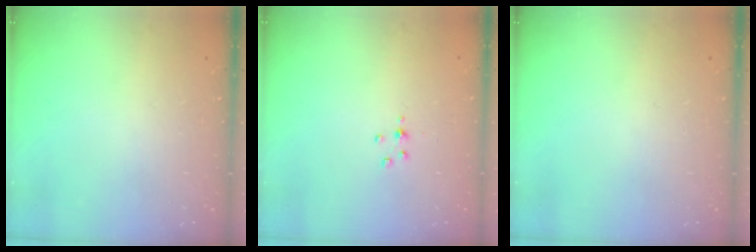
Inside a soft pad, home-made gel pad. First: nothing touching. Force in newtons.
{"total": 3.0, "press": 3.0, "slide": 0.5}
{"total": 0.0}